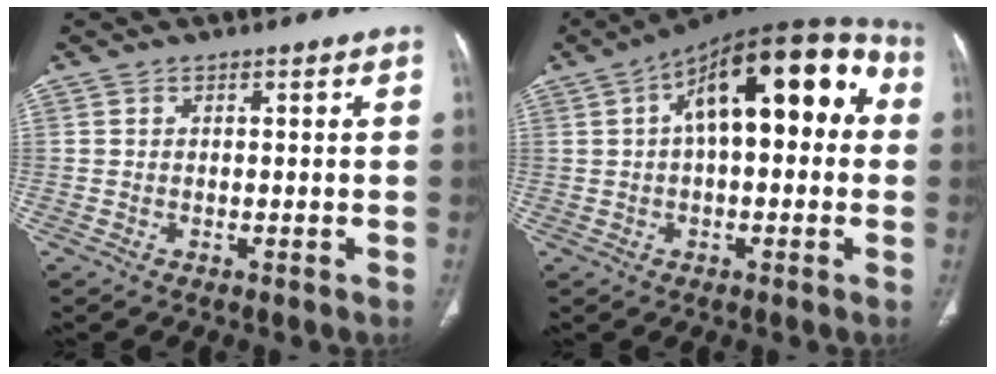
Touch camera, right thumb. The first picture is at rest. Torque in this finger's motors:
{"motor_torque": [-0.82, 2.85, 0.53, 0.00, 0.18]}